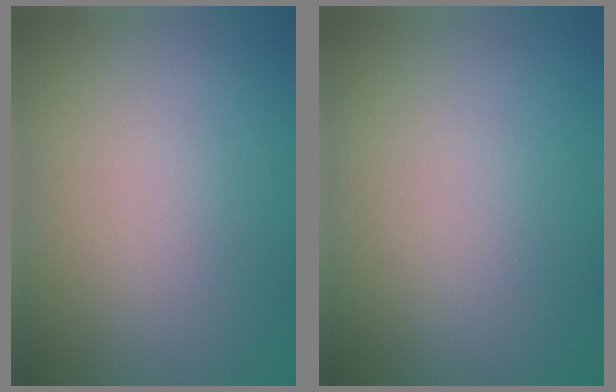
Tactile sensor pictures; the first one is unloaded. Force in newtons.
{"total": 0.0}